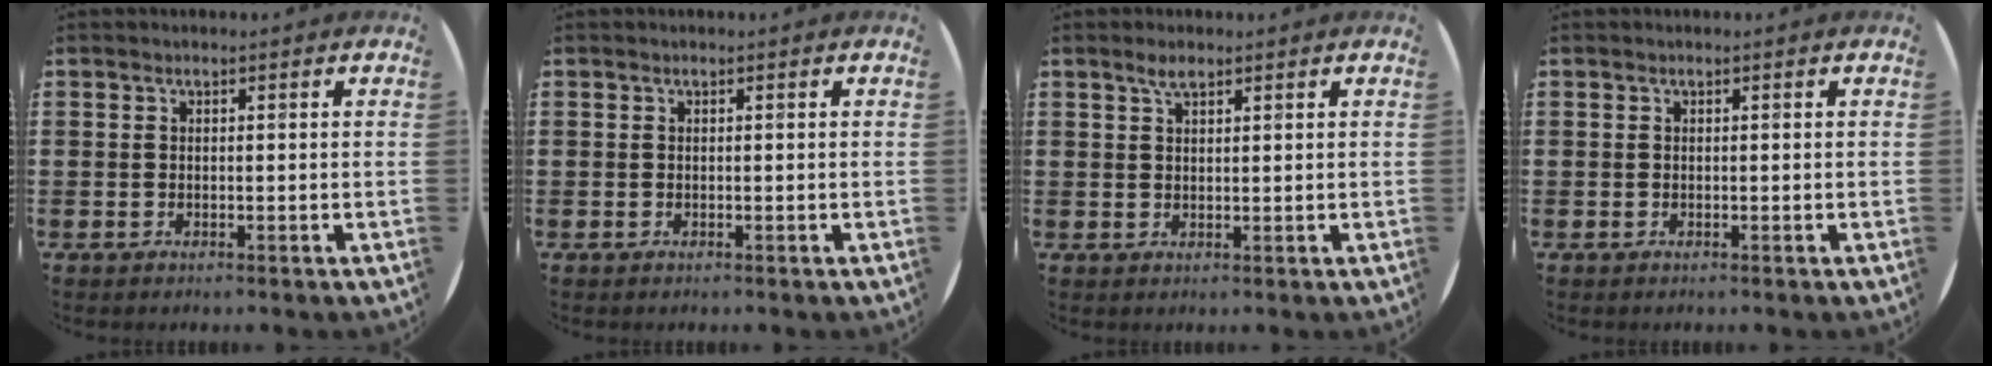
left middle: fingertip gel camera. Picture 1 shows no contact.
{"total": 0.0}
{"total": 2.0, "force": [1.5, 0.6, 1.2], "torque": [-0.019, 0.001, 0.024]}
{"total": 0.0}